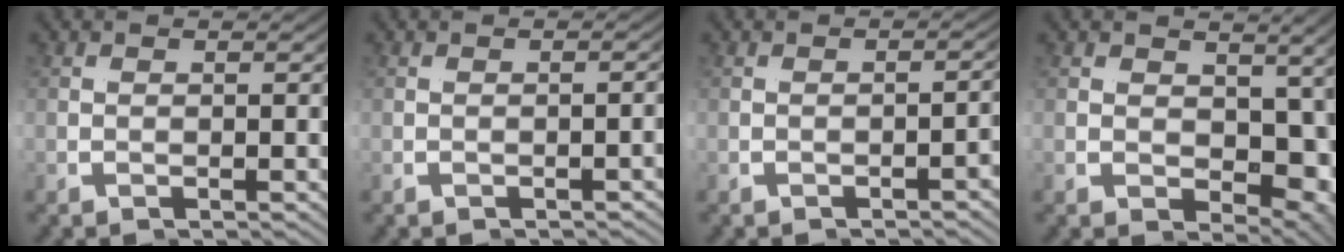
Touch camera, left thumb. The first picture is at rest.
{"total": 0.8, "force": [-0.1, -0.7, -0.2], "torque": [-0.003, 0.004, -0.004]}
{"total": 1.1, "force": [-0.5, -1.0, 0.3], "torque": [-0.014, 0.008, -0.008]}
{"total": 7.9, "force": [0.7, 5.1, 5.9], "torque": [-0.083, -0.009, 0.020]}